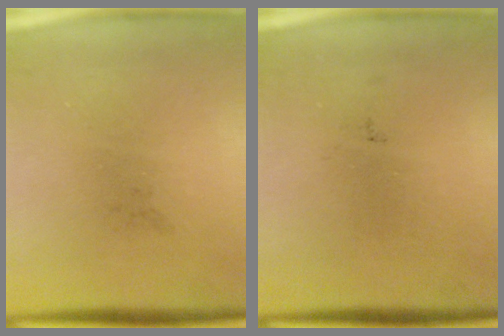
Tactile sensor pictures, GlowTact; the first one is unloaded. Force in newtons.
{"total": 0.0}